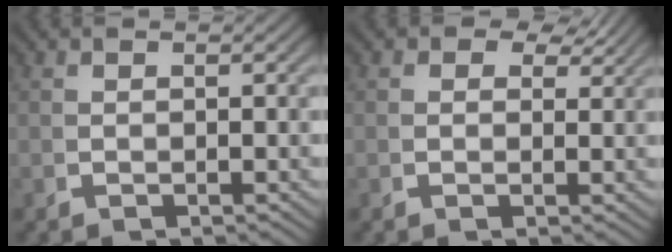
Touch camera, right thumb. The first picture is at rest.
{"total": 2.4, "force": [1.6, 1.5, 1.0], "torque": [-0.017, -0.001, 0.021]}